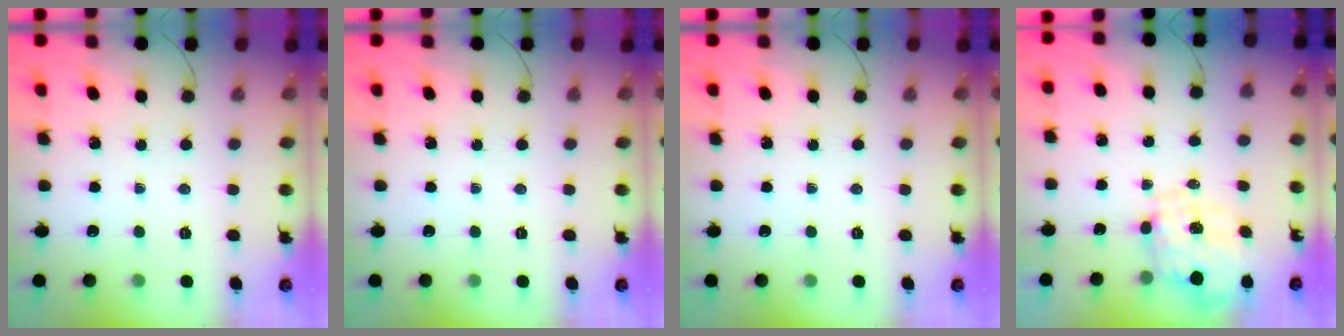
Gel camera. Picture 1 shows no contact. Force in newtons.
{"total": 0.0}
{"total": 0.0}
{"total": 1.5, "press": 1.4, "slide": 0.4}